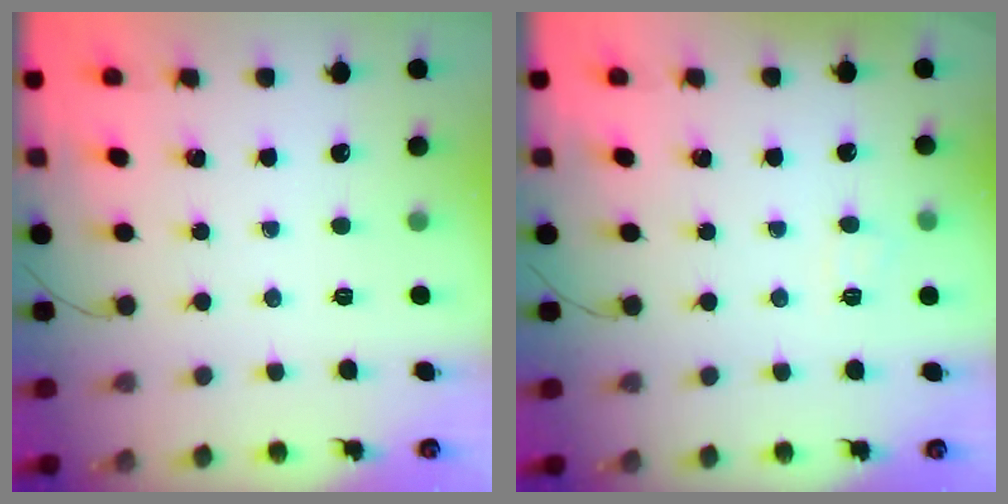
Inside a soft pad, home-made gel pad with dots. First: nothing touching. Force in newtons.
{"total": 4.7, "press": 4.5, "slide": 1.1}